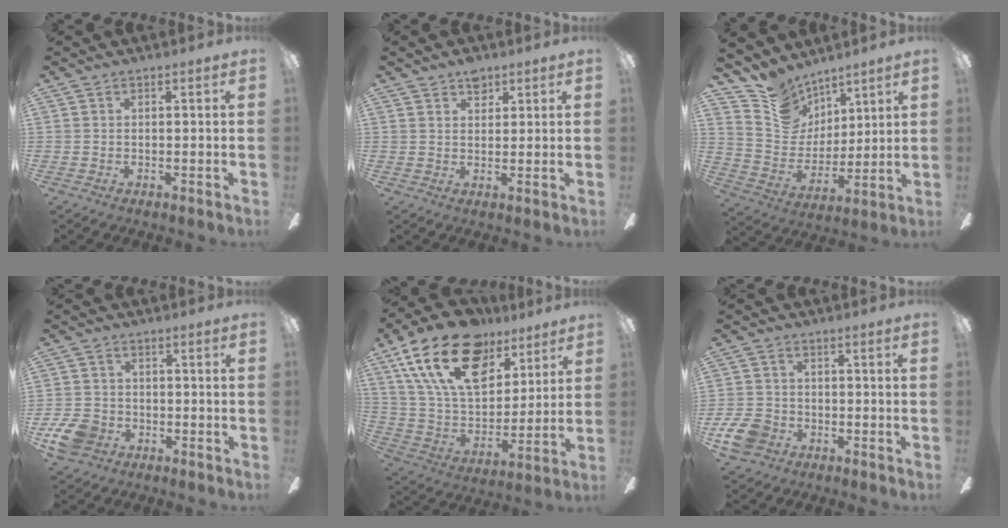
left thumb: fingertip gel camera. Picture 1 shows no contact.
{"total": 4.1, "force": [3.0, 2.4, 1.5], "torque": [-0.003, -0.015, 0.050]}
{"total": 12.3, "force": [9.2, 8.0, 1.8], "torque": [-0.059, -0.072, 0.183]}
{"total": 8.1, "force": [-3.8, 6.1, 3.8], "torque": [-0.087, 0.023, -0.072]}
{"total": 23.6, "force": [12.5, 13.9, 14.4], "torque": [-0.260, -0.055, 0.222]}
{"total": 7.5, "force": [-3.7, 5.6, 3.5], "torque": [-0.091, 0.024, -0.071]}